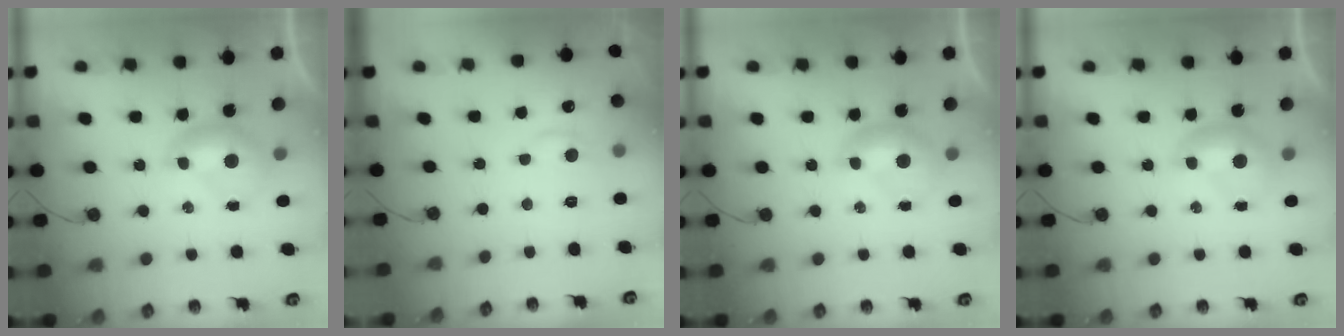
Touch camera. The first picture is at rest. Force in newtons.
{"total": 0.8, "press": 0.0, "slide": 0.8}
{"total": 0.0}
{"total": 0.0}